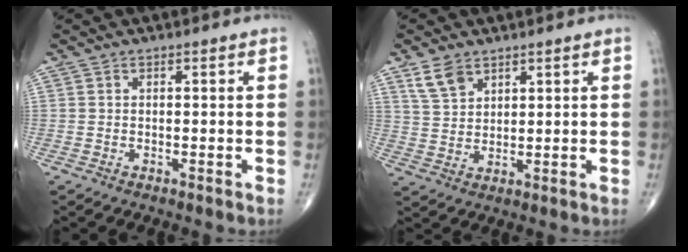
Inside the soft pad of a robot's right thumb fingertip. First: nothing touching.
{"total": 5.2, "force": [3.5, 3.1, 2.4], "torque": [-0.037, -0.016, 0.075]}